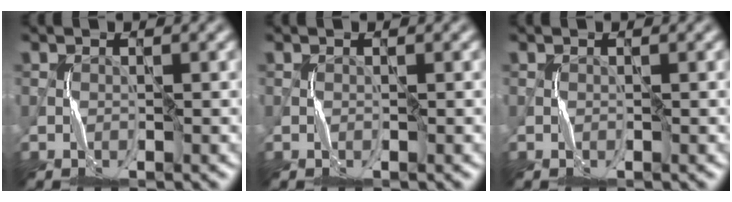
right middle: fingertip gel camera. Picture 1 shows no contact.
{"total": 0.0}
{"total": 0.0}